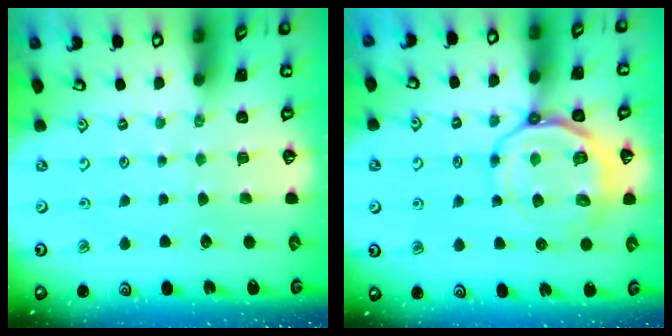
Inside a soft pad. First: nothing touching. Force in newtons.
{"total": 11.5, "press": 11.2, "slide": 2.6}